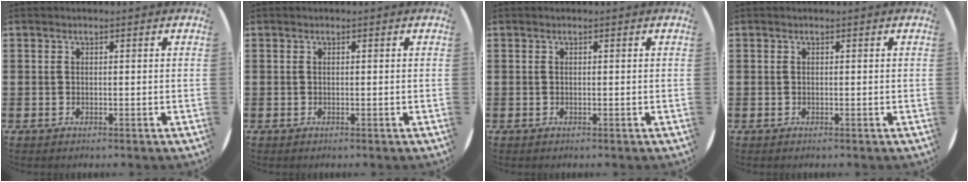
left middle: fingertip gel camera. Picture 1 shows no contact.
{"total": 0.0}
{"total": 0.0}
{"total": 0.0}